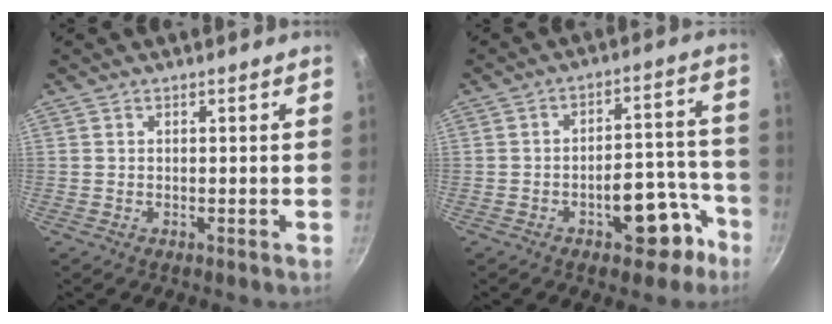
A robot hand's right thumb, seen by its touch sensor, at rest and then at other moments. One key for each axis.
{"total": 11.4, "fx": -5.9, "fy": 5.7, "fz": 7.9, "tx": -0.050, "ty": 0.065, "tz": -0.071}